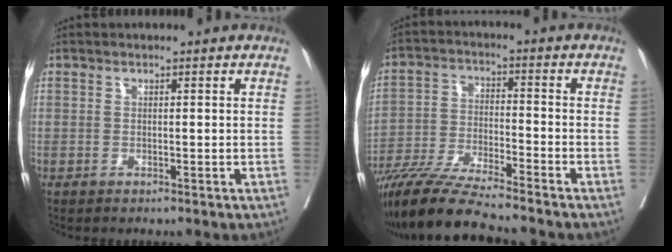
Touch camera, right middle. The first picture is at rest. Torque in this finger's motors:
{"motor_torque": [0.91, -1.23, 0.26, 0.10]}